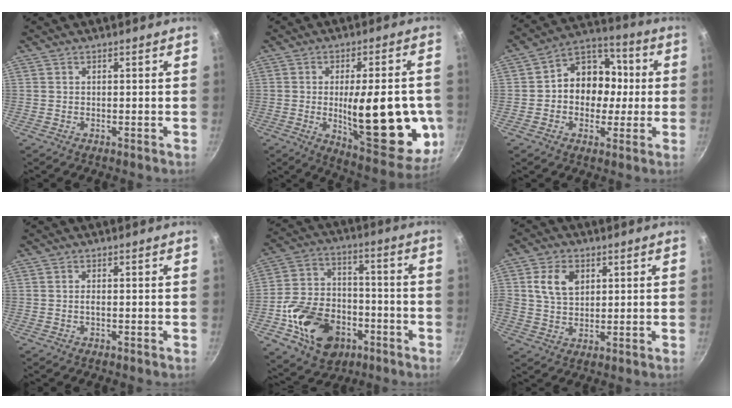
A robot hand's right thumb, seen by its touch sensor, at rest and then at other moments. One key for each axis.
{"total": 23.8, "fx": -3.0, "fy": 8.4, "fz": 22.0, "tx": -0.272, "ty": -0.012, "tz": -0.031}
{"total": 12.9, "fx": 0.0, "fy": 10.6, "fz": 7.4, "tx": -0.055, "ty": 0.029, "tz": -0.019}
{"total": 0.7, "fx": -0.1, "fy": 0.2, "fz": 0.7, "tx": -0.015, "ty": 0.001, "tz": -0.003}
{"total": 19.0, "fx": -7.0, "fy": 13.8, "fz": 11.1, "tx": -0.173, "ty": 0.057, "tz": -0.107}
{"total": 7.3, "fx": 2.3, "fy": 5.1, "fz": 4.6, "tx": -0.071, "ty": -0.002, "tz": 0.040}